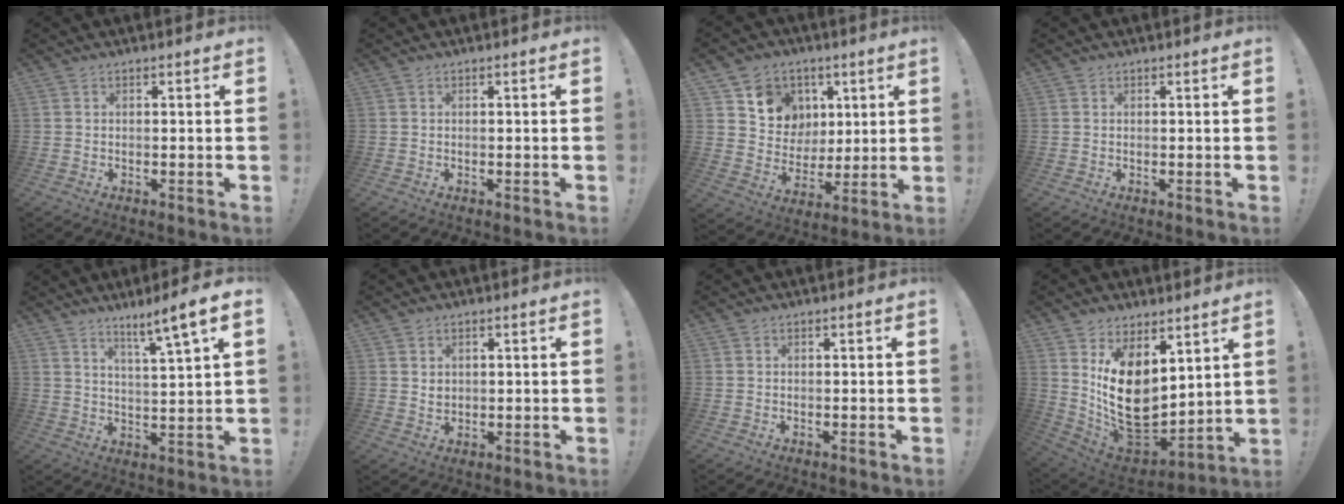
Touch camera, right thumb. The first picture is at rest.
{"total": 0.0}
{"total": 10.6, "force": [4.4, 9.5, 1.8], "torque": [-0.026, -0.031, 0.097]}
{"total": 0.0}
{"total": 7.7, "force": [5.1, -0.7, 5.7], "torque": [-0.080, -0.038, 0.075]}
{"total": 2.3, "force": [1.0, 1.9, 0.7], "torque": [-0.001, -0.006, 0.016]}
{"total": 0.0}
{"total": 18.1, "force": [3.6, 12.5, 12.5], "torque": [-0.221, -0.051, 0.081]}